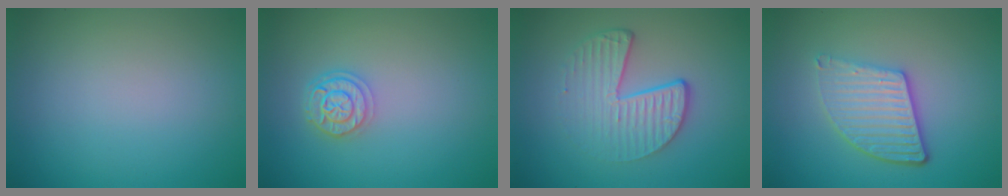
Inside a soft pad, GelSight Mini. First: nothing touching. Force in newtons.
{"total": 2.8, "press": 2.3, "slide": 1.5}
{"total": 4.6, "press": 3.0, "slide": 3.5}
{"total": 4.5, "press": 3.5, "slide": 2.9}